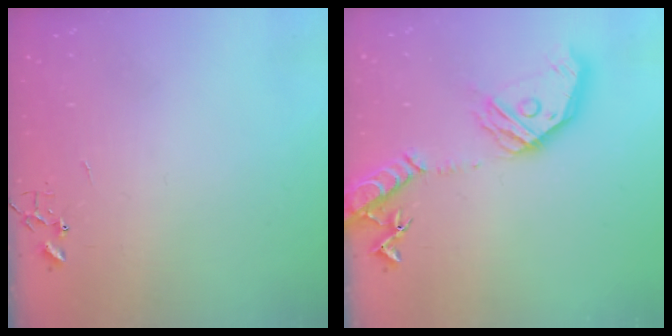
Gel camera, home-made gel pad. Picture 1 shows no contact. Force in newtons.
{"total": 21.3, "press": 21.1, "slide": 3.1}